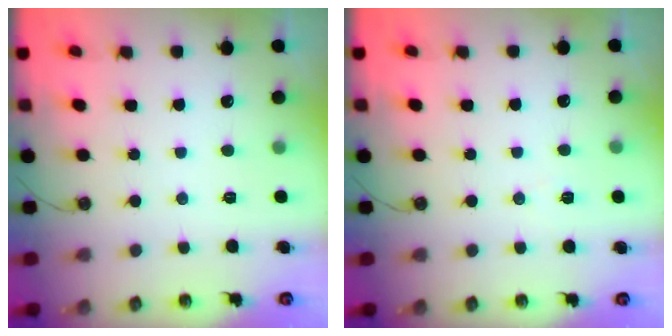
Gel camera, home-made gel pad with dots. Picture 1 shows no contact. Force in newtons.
{"total": 5.1, "press": 2.5, "slide": 4.4}